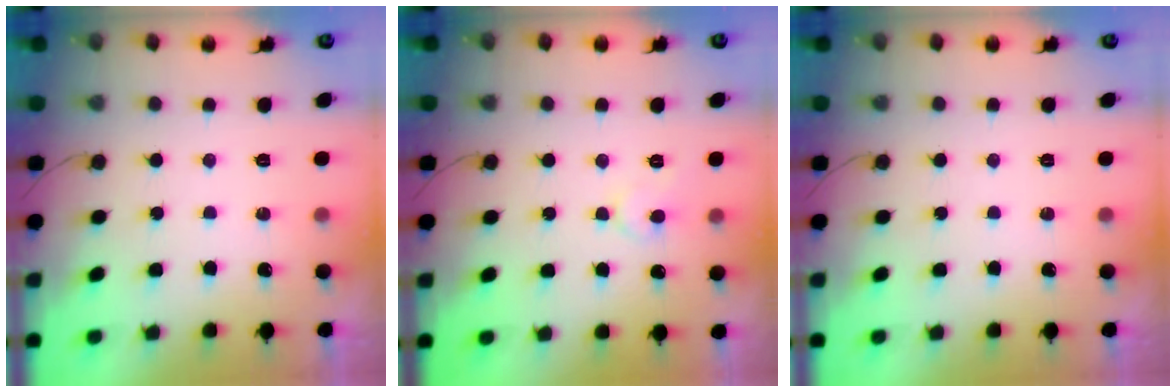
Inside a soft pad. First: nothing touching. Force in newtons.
{"total": 5.3, "press": 5.2, "slide": 0.6}
{"total": 0.0}